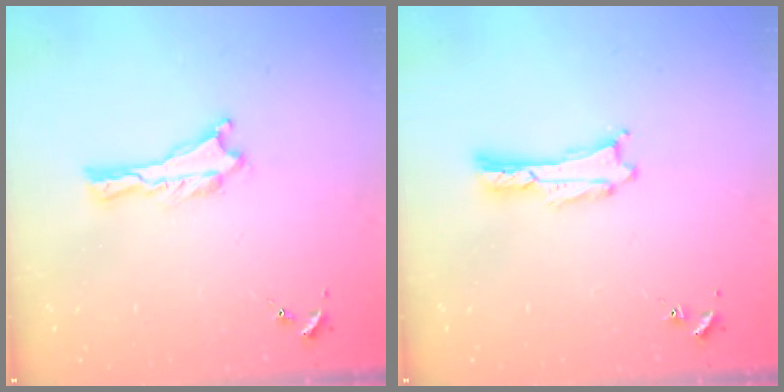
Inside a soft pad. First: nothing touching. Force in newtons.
{"total": 0.0}